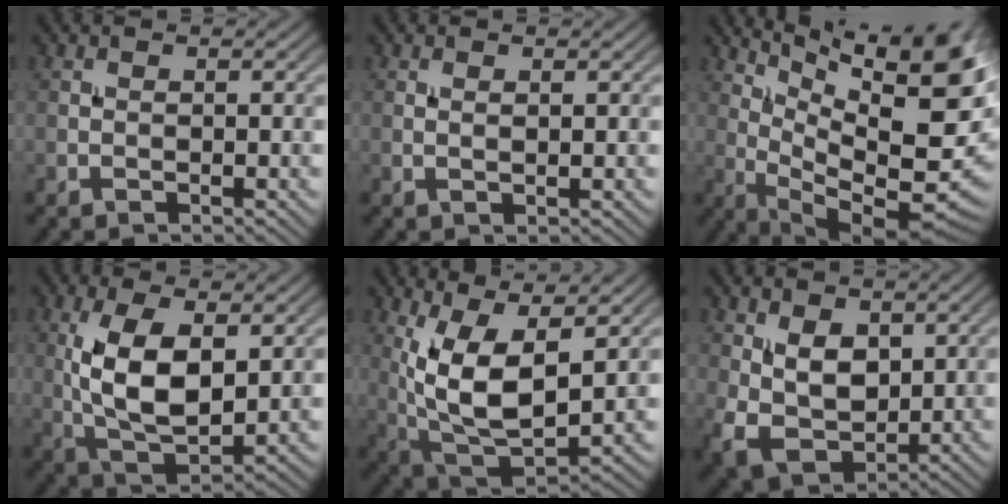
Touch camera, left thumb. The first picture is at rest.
{"total": 0.8, "force": [0.5, 0.1, 0.7], "torque": [-0.013, 0.001, 0.009]}
{"total": 17.4, "force": [6.2, 5.6, 15.3], "torque": [-0.215, 0.015, 0.118]}
{"total": 10.1, "force": [1.9, 4.8, 8.8], "torque": [-0.184, -0.003, 0.036]}
{"total": 12.9, "force": [3.1, 5.7, 11.1], "torque": [-0.235, -0.009, 0.063]}
{"total": 7.1, "force": [2.0, 4.7, 4.9], "torque": [-0.114, -0.014, 0.043]}